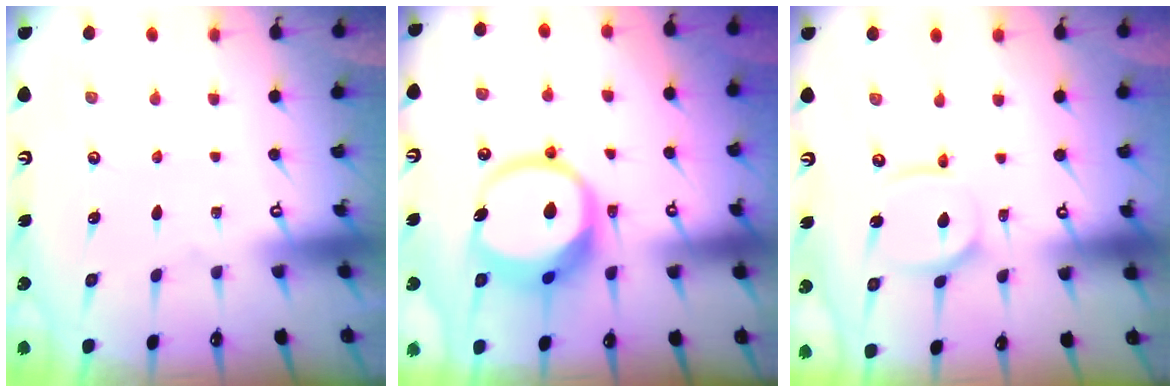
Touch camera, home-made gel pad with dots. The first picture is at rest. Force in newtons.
{"total": 13.6, "press": 13.4, "slide": 2.2}
{"total": 7.4, "press": 7.4, "slide": 0.6}